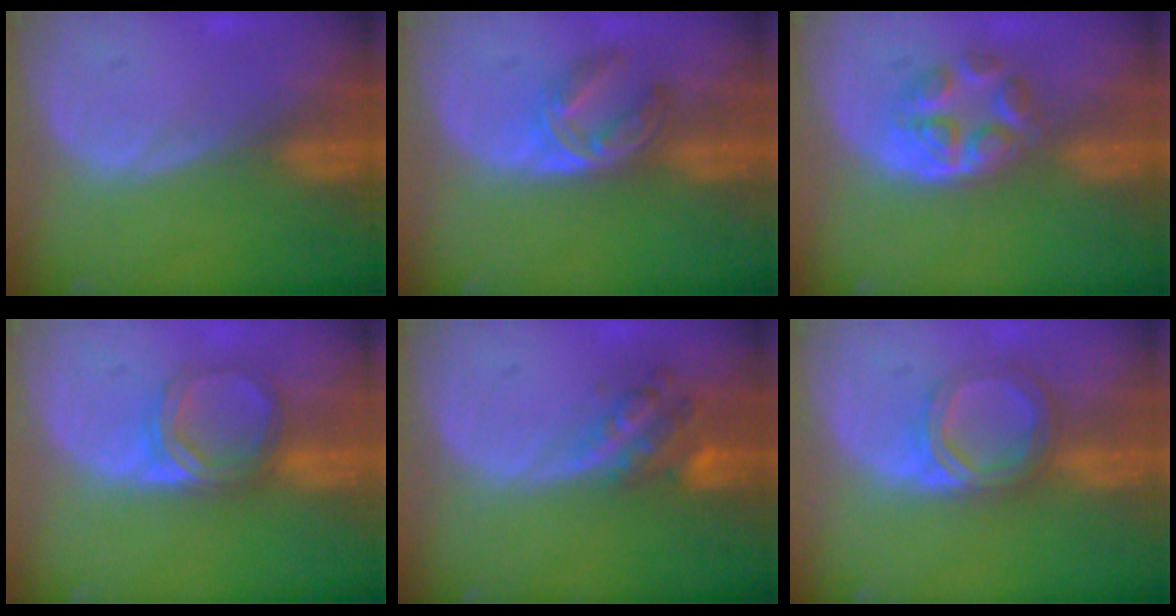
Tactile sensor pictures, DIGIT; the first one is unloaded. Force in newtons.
{"total": 6.0, "press": 5.0, "slide": 3.3}
{"total": 6.1, "press": 5.3, "slide": 3.2}
{"total": 5.3, "press": 4.9, "slide": 1.9}
{"total": 5.7, "press": 5.0, "slide": 2.8}
{"total": 5.6, "press": 5.3, "slide": 1.9}